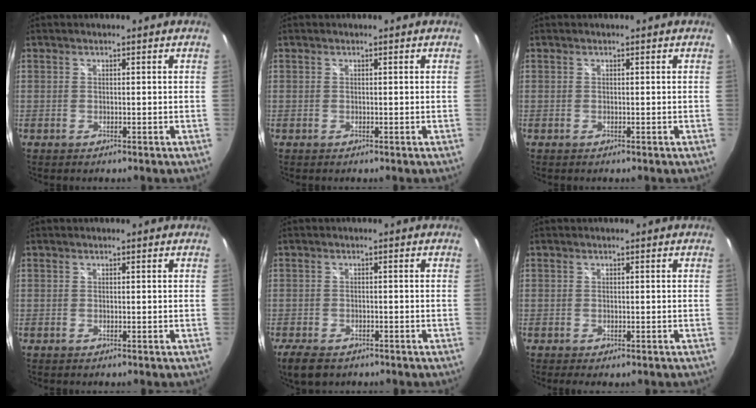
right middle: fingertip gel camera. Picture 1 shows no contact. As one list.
[{"total": 0.0}, {"total": 0.0}, {"total": 0.0}, {"total": 6.1, "force": [-4.3, 3.0, 3.1], "torque": [-0.076, -0.016, -0.074]}, {"total": 1.8, "force": [-1.2, 0.8, 1.1], "torque": [-0.020, -0.008, -0.017]}]